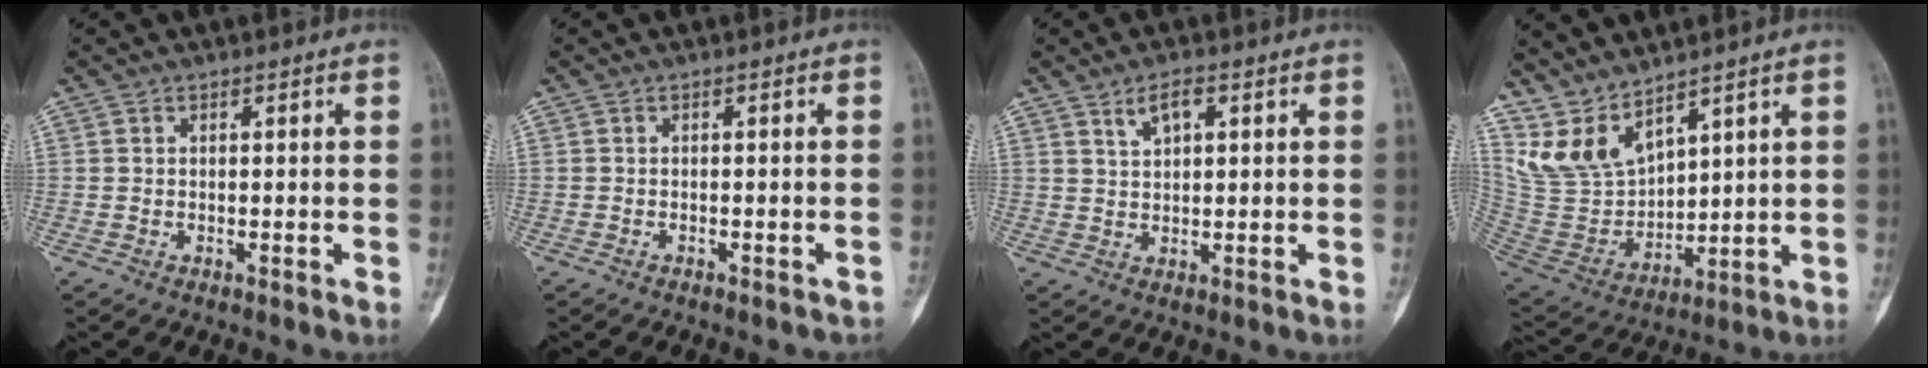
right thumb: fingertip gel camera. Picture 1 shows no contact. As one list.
[{"total": 2.2, "force": [-1.9, 0.7, 0.9], "torque": [-0.023, 0.013, -0.015]}, {"total": 4.0, "force": [2.0, 1.8, 2.9], "torque": [-0.049, -0.003, 0.039]}, {"total": 10.8, "force": [8.9, 3.9, 4.8], "torque": [-0.087, -0.053, 0.207]}]